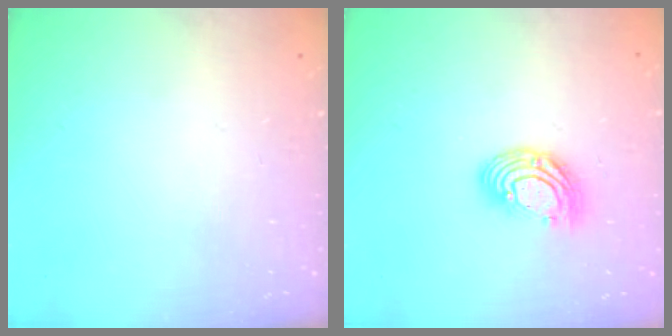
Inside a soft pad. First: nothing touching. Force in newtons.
{"total": 9.9, "press": 9.9, "slide": 0.8}